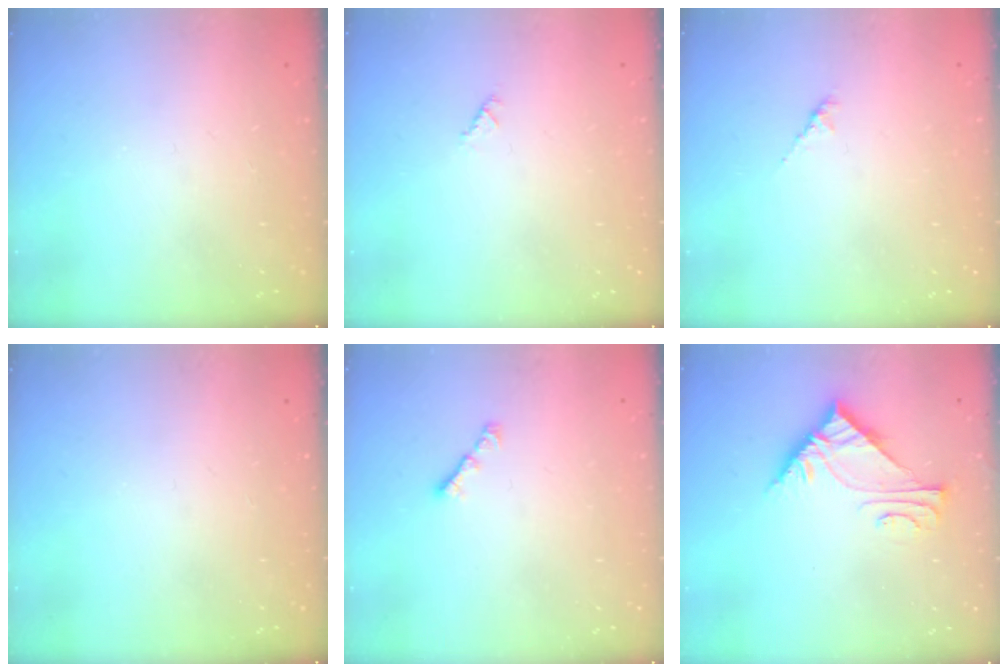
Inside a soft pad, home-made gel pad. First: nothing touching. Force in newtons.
{"total": 0.6, "press": 0.6, "slide": 0.2}
{"total": 1.5, "press": 1.4, "slide": 0.5}
{"total": 0.0}
{"total": 1.9, "press": 1.8, "slide": 0.6}
{"total": 7.3, "press": 7.3, "slide": 0.5}